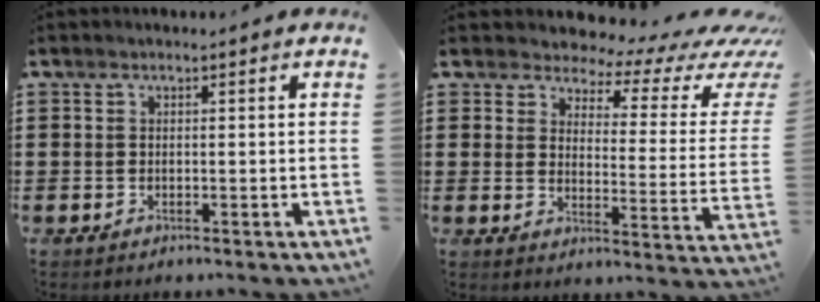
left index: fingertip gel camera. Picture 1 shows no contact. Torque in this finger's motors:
{"motor_torque": [2.14, 0.00, 0.45, 0.02]}